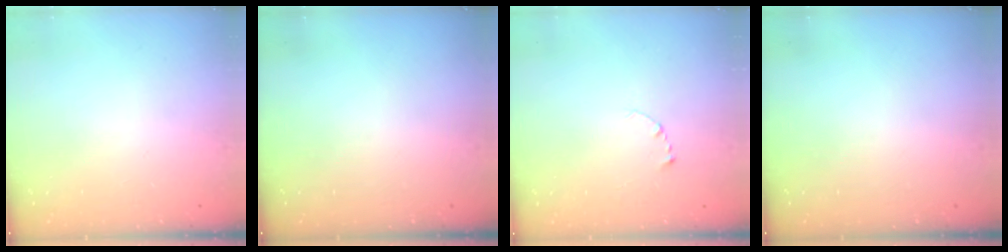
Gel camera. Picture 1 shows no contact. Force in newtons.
{"total": 0.0}
{"total": 2.7, "press": 2.7, "slide": 0.3}
{"total": 0.0}